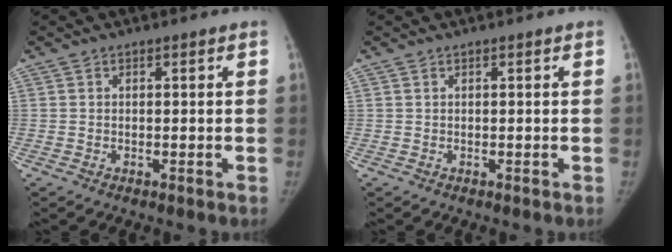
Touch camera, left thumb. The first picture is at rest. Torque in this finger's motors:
{"motor_torque": [0.31, 0.30, 0.38, 0.33, 0.00]}